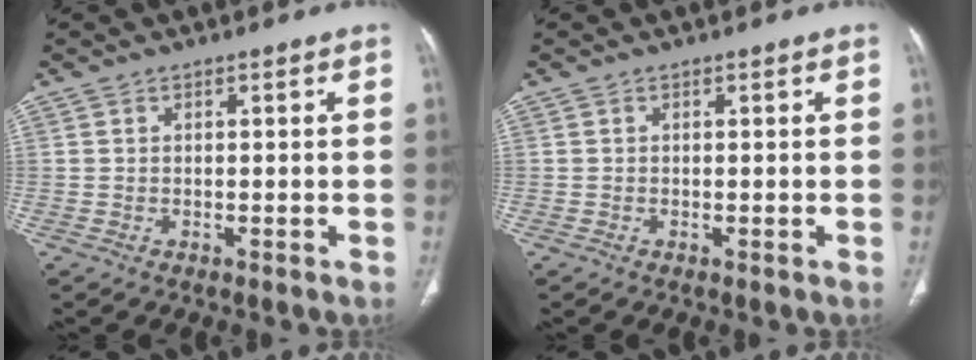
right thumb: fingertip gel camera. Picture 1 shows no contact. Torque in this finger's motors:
{"motor_torque": [-0.25, -0.44, -0.14, 0.00, 0.02]}